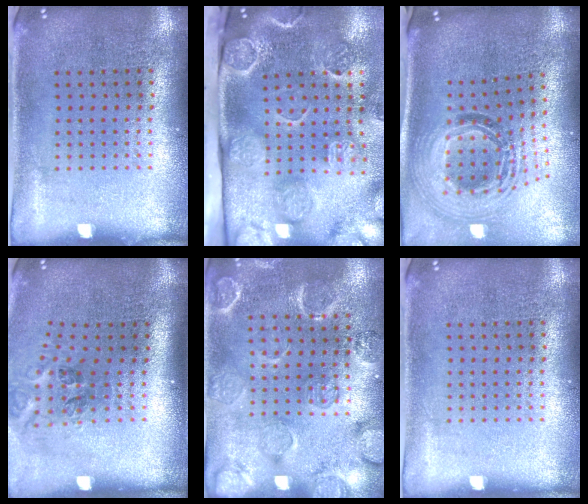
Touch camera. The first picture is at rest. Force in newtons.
{"total": 4.6, "press": 3.5, "slide": 3.0}
{"total": 1.9, "press": 1.5, "slide": 1.1}
{"total": 1.5, "press": 1.0, "slide": 1.0}
{"total": 2.3, "press": 2.1, "slide": 0.9}
{"total": 0.0}